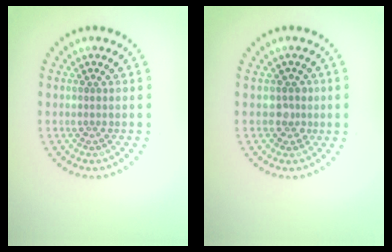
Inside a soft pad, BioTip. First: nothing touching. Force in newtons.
{"total": 1.5, "press": 1.2, "slide": 0.9}